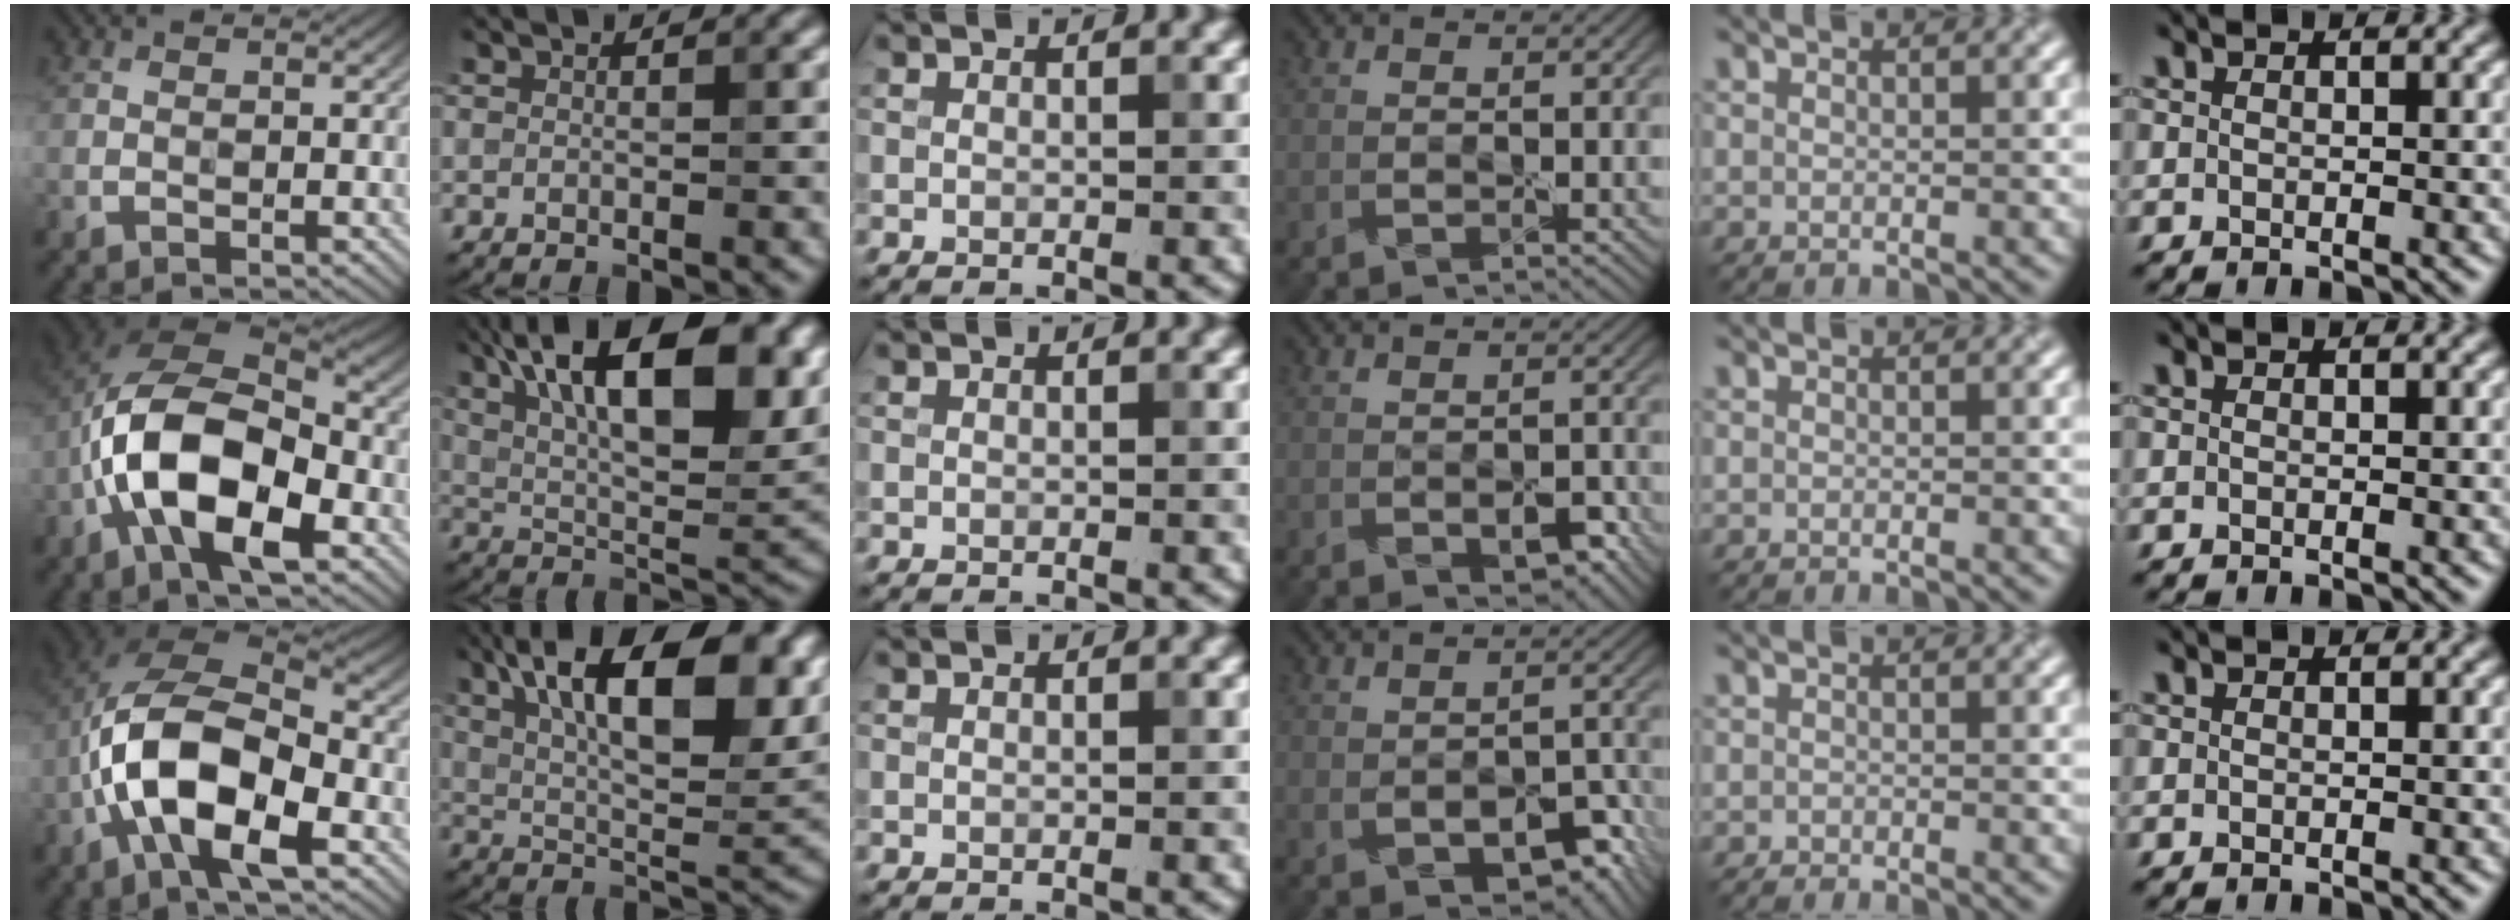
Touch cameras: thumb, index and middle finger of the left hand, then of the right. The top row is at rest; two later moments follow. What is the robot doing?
{"motion": "peel", "object": "shipping label"}